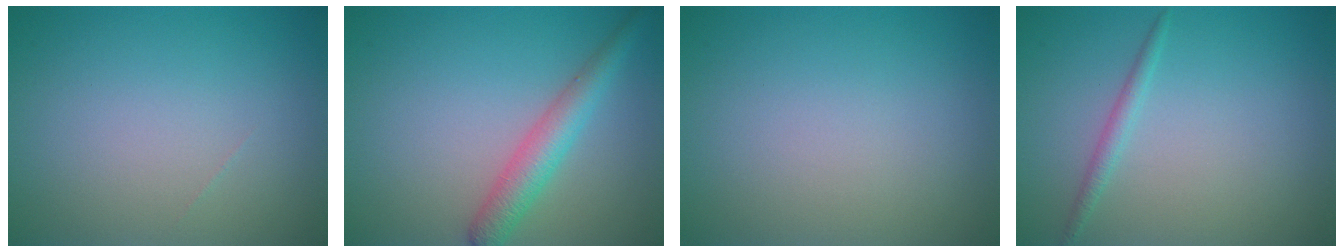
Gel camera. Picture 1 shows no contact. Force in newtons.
{"total": 3.5, "press": 3.5, "slide": 0.1}
{"total": 0.0}
{"total": 1.2, "press": 1.2, "slide": 0.1}